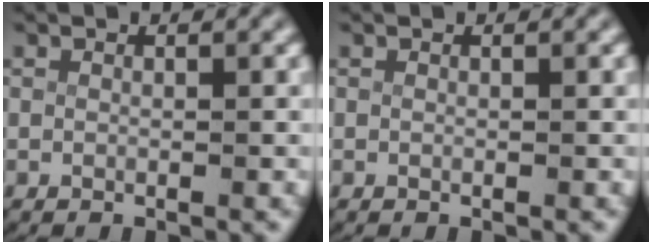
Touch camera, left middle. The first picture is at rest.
{"total": 0.0}